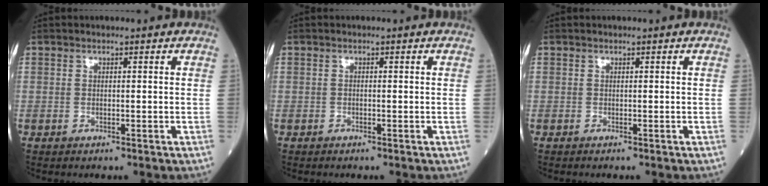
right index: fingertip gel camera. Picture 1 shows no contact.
{"total": 0.0}
{"total": 0.0}